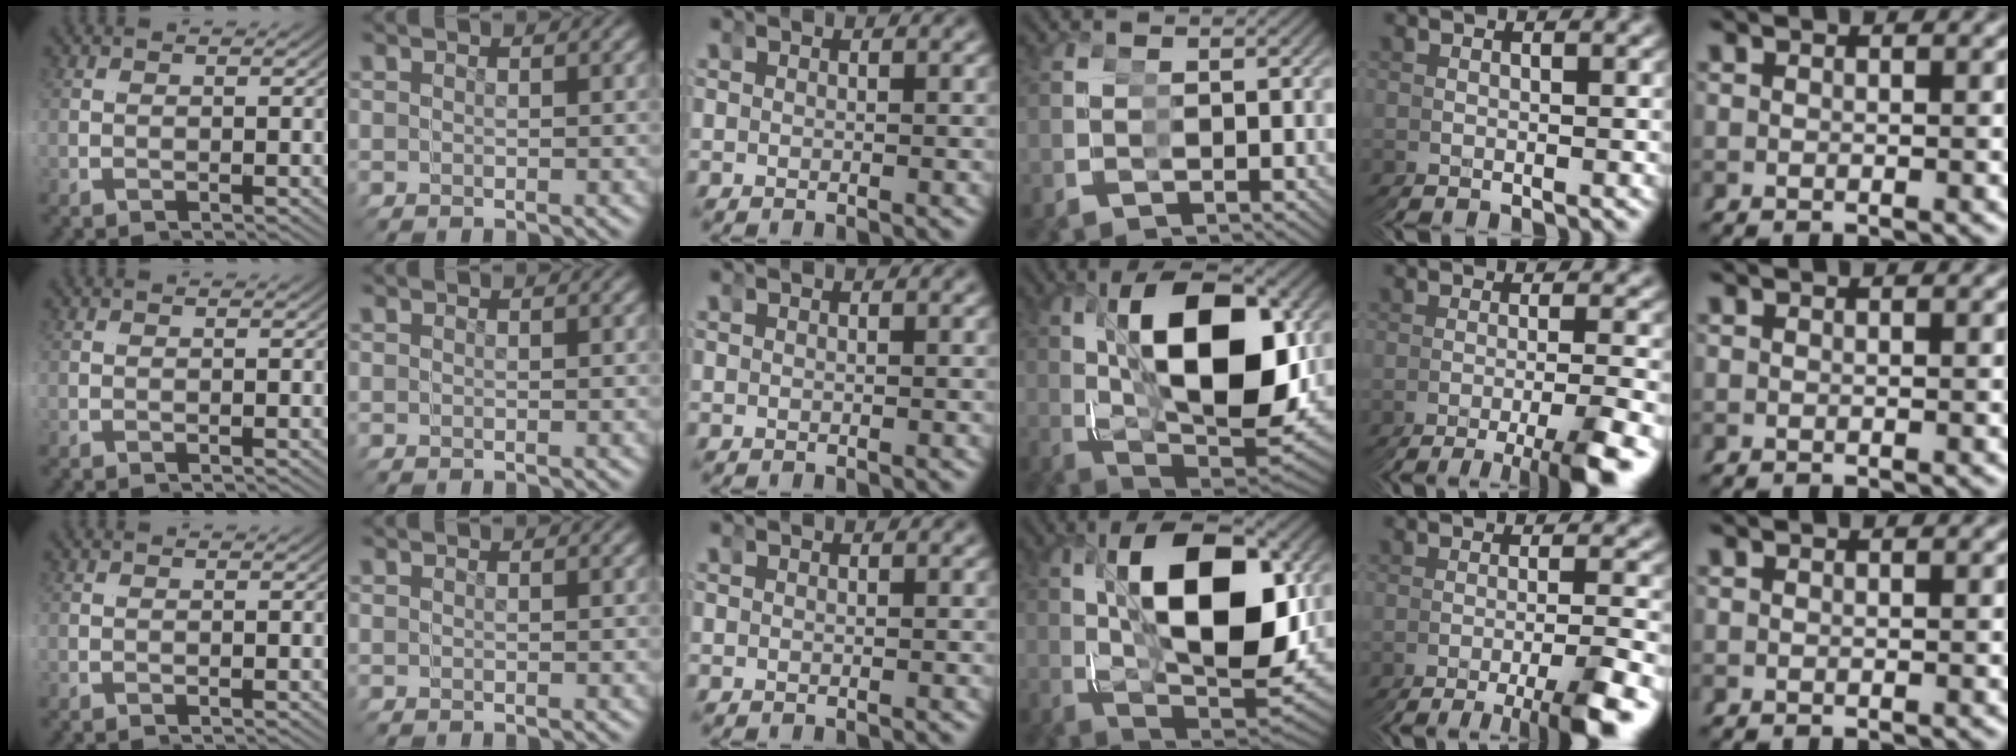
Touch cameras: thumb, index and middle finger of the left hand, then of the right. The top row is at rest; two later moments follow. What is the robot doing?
{"motion": "grasp_and_lifting", "object": "toy banana"}